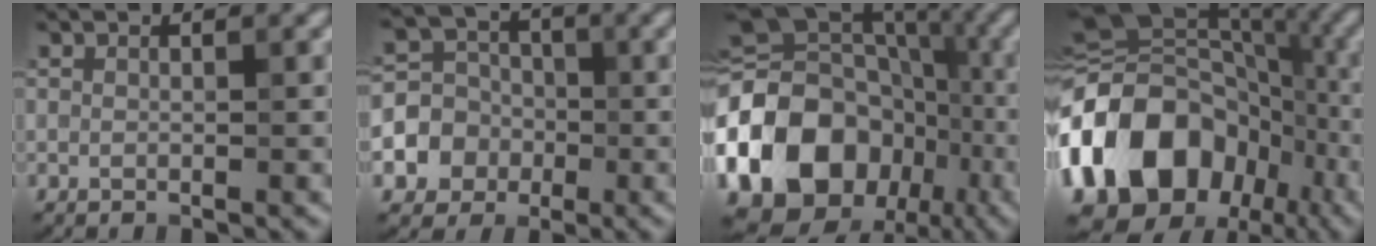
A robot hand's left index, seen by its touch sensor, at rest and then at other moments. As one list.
[{"total": 4.1, "force": [-1.3, 3.7, 1.1], "torque": [-0.016, 0.004, -0.033]}, {"total": 16.1, "force": [-5.4, 12.4, 8.8], "torque": [-0.190, 0.019, -0.106]}, {"total": 14.9, "force": [-5.3, 11.2, 8.3], "torque": [-0.163, 0.013, -0.107]}]